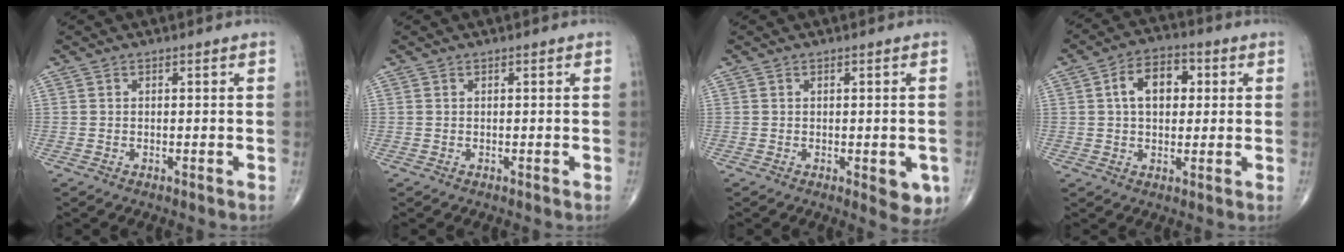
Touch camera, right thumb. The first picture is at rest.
{"total": 0.0}
{"total": 4.9, "force": [-1.4, 2.1, 4.2], "torque": [-0.032, -0.007, -0.012]}
{"total": 9.0, "force": [1.8, 5.9, 6.6], "torque": [-0.088, 0.015, 0.023]}